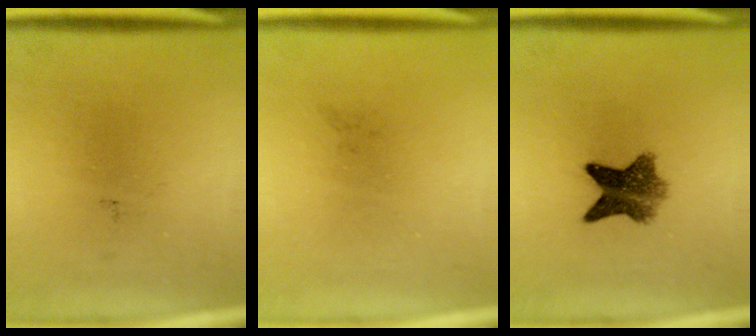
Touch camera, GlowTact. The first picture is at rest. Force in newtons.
{"total": 0.0}
{"total": 6.9}